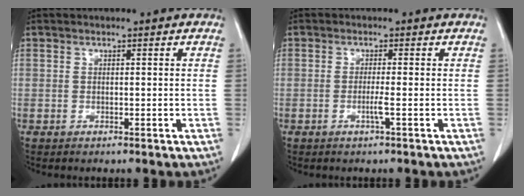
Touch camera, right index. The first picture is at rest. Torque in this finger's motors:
{"motor_torque": [-0.29, 0.12, -0.06, 0.01]}